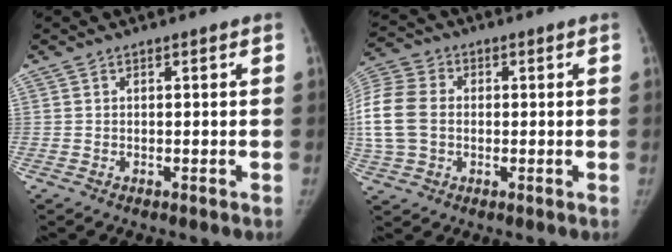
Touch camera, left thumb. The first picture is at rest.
{"total": 17.3, "force": [0.3, 13.4, 10.9], "torque": [-0.280, 0.025, 0.007]}